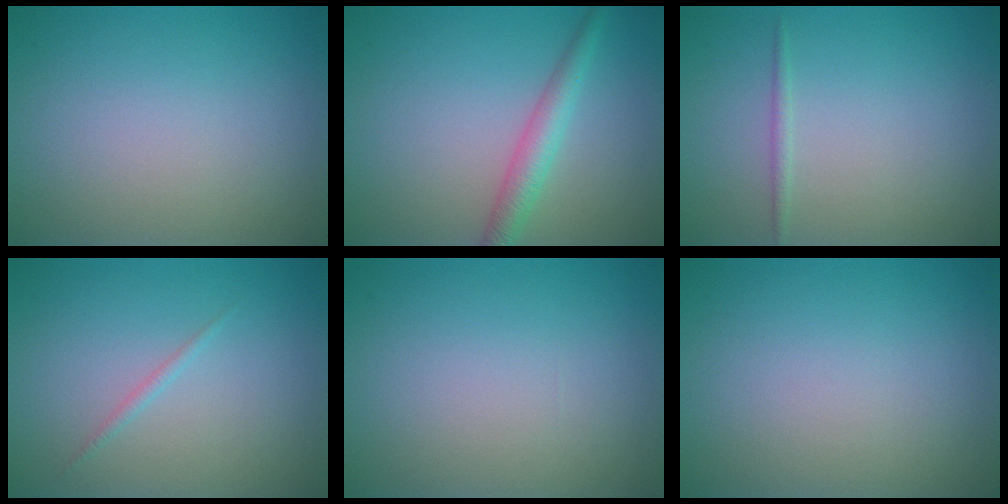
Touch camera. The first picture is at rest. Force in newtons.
{"total": 2.8, "press": 2.8, "slide": 0.0}
{"total": 0.7, "press": 0.7, "slide": 0.0}
{"total": 0.6, "press": 0.6, "slide": 0.1}
{"total": 0.0}
{"total": 0.0}